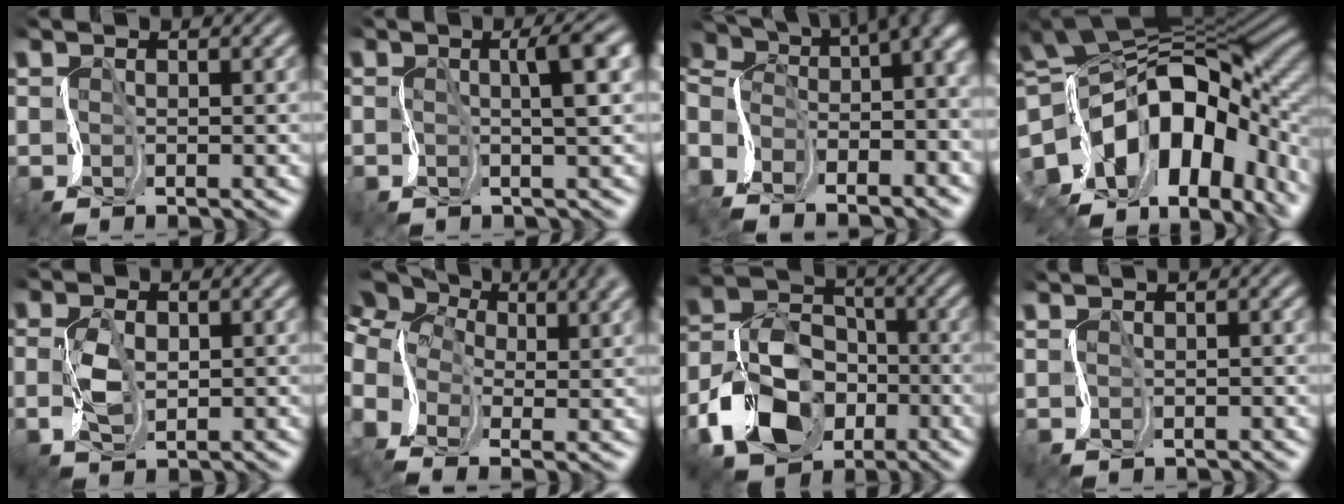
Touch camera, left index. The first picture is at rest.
{"total": 2.7, "force": [1.0, 0.2, 2.5], "torque": [-0.035, 0.015, 0.009]}
{"total": 13.4, "force": [-1.2, 7.1, 11.4], "torque": [-0.195, -0.001, 0.026]}
{"total": 14.3, "force": [-2.1, 8.6, 11.2], "torque": [-0.200, 0.021, -0.034]}
{"total": 1.3, "force": [0.4, 0.9, 0.8], "torque": [-0.046, 0.005, 0.007]}
{"total": 13.0, "force": [0.7, 9.3, 9.0], "torque": [-0.181, 0.008, 0.026]}
{"total": 7.5, "force": [-3.4, 5.8, 3.2], "torque": [-0.078, 0.010, -0.081]}
{"total": 0.8, "force": [0.4, -0.3, -0.6], "torque": [0.013, -0.002, 0.002]}